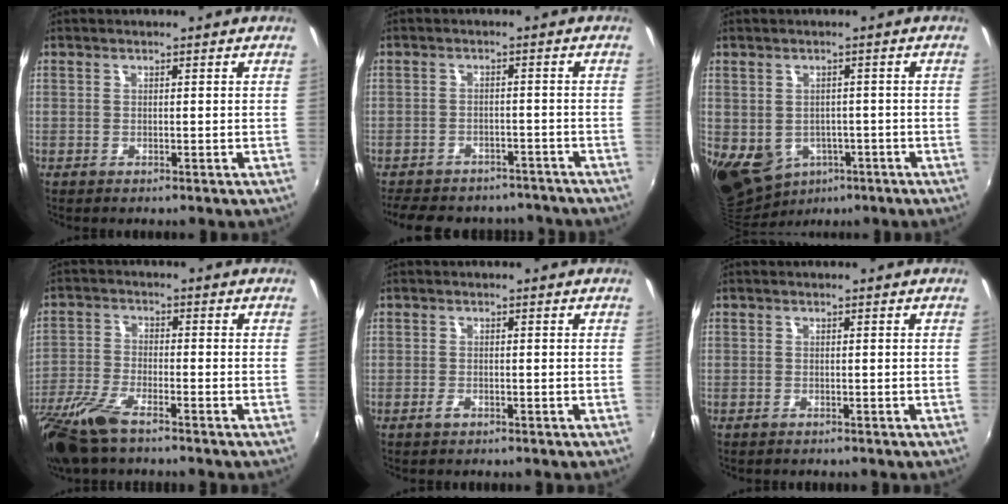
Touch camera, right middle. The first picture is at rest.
{"total": 16.6, "force": [-14.0, 6.8, 5.9], "torque": [-0.139, 0.008, -0.180]}
{"total": 10.7, "force": [-3.9, 8.2, 5.6], "torque": [-0.126, -0.027, -0.043]}
{"total": 11.0, "force": [-8.0, 2.9, 7.0], "torque": [-0.167, -0.033, -0.162]}
{"total": 1.2, "force": [-0.9, 0.5, 0.6], "torque": [-0.013, 0.000, -0.016]}
{"total": 0.6, "force": [-0.6, 0.1, 0.2], "torque": [-0.006, 0.000, -0.008]}